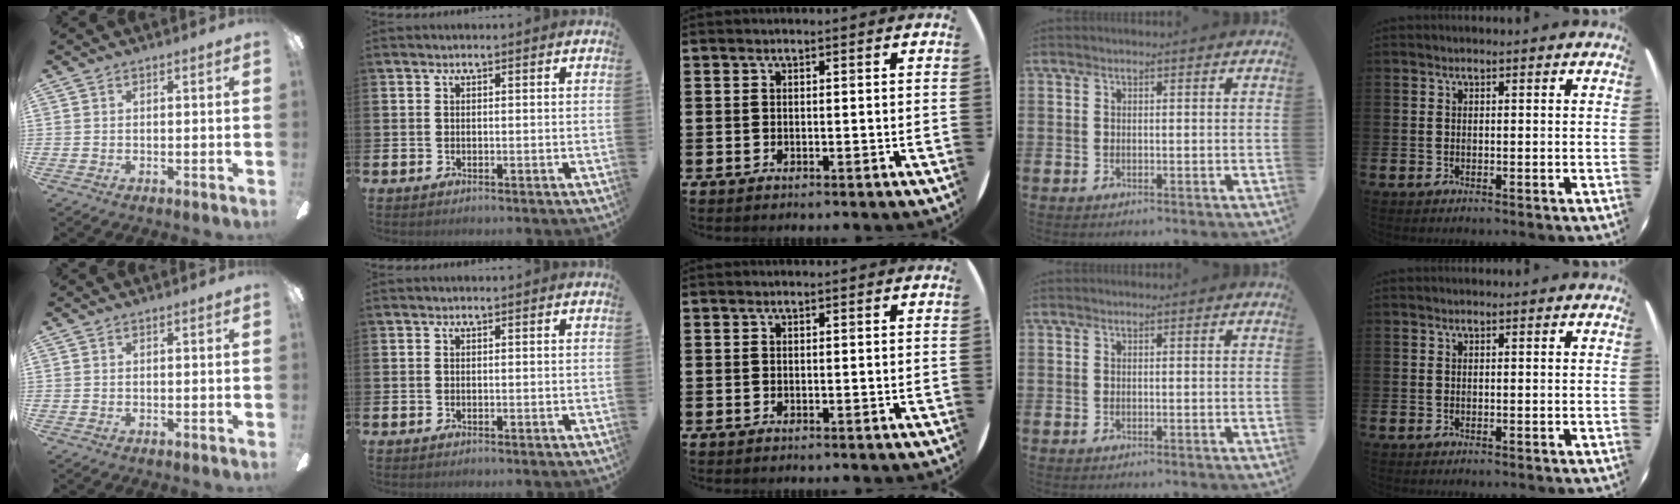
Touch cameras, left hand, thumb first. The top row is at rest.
{}